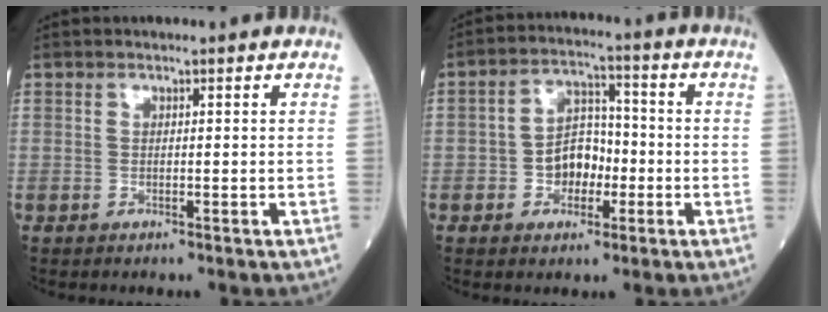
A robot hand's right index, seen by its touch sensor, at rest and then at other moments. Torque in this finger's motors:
{"motor_torque": [0.19, -0.15, 0.11, 0.04]}